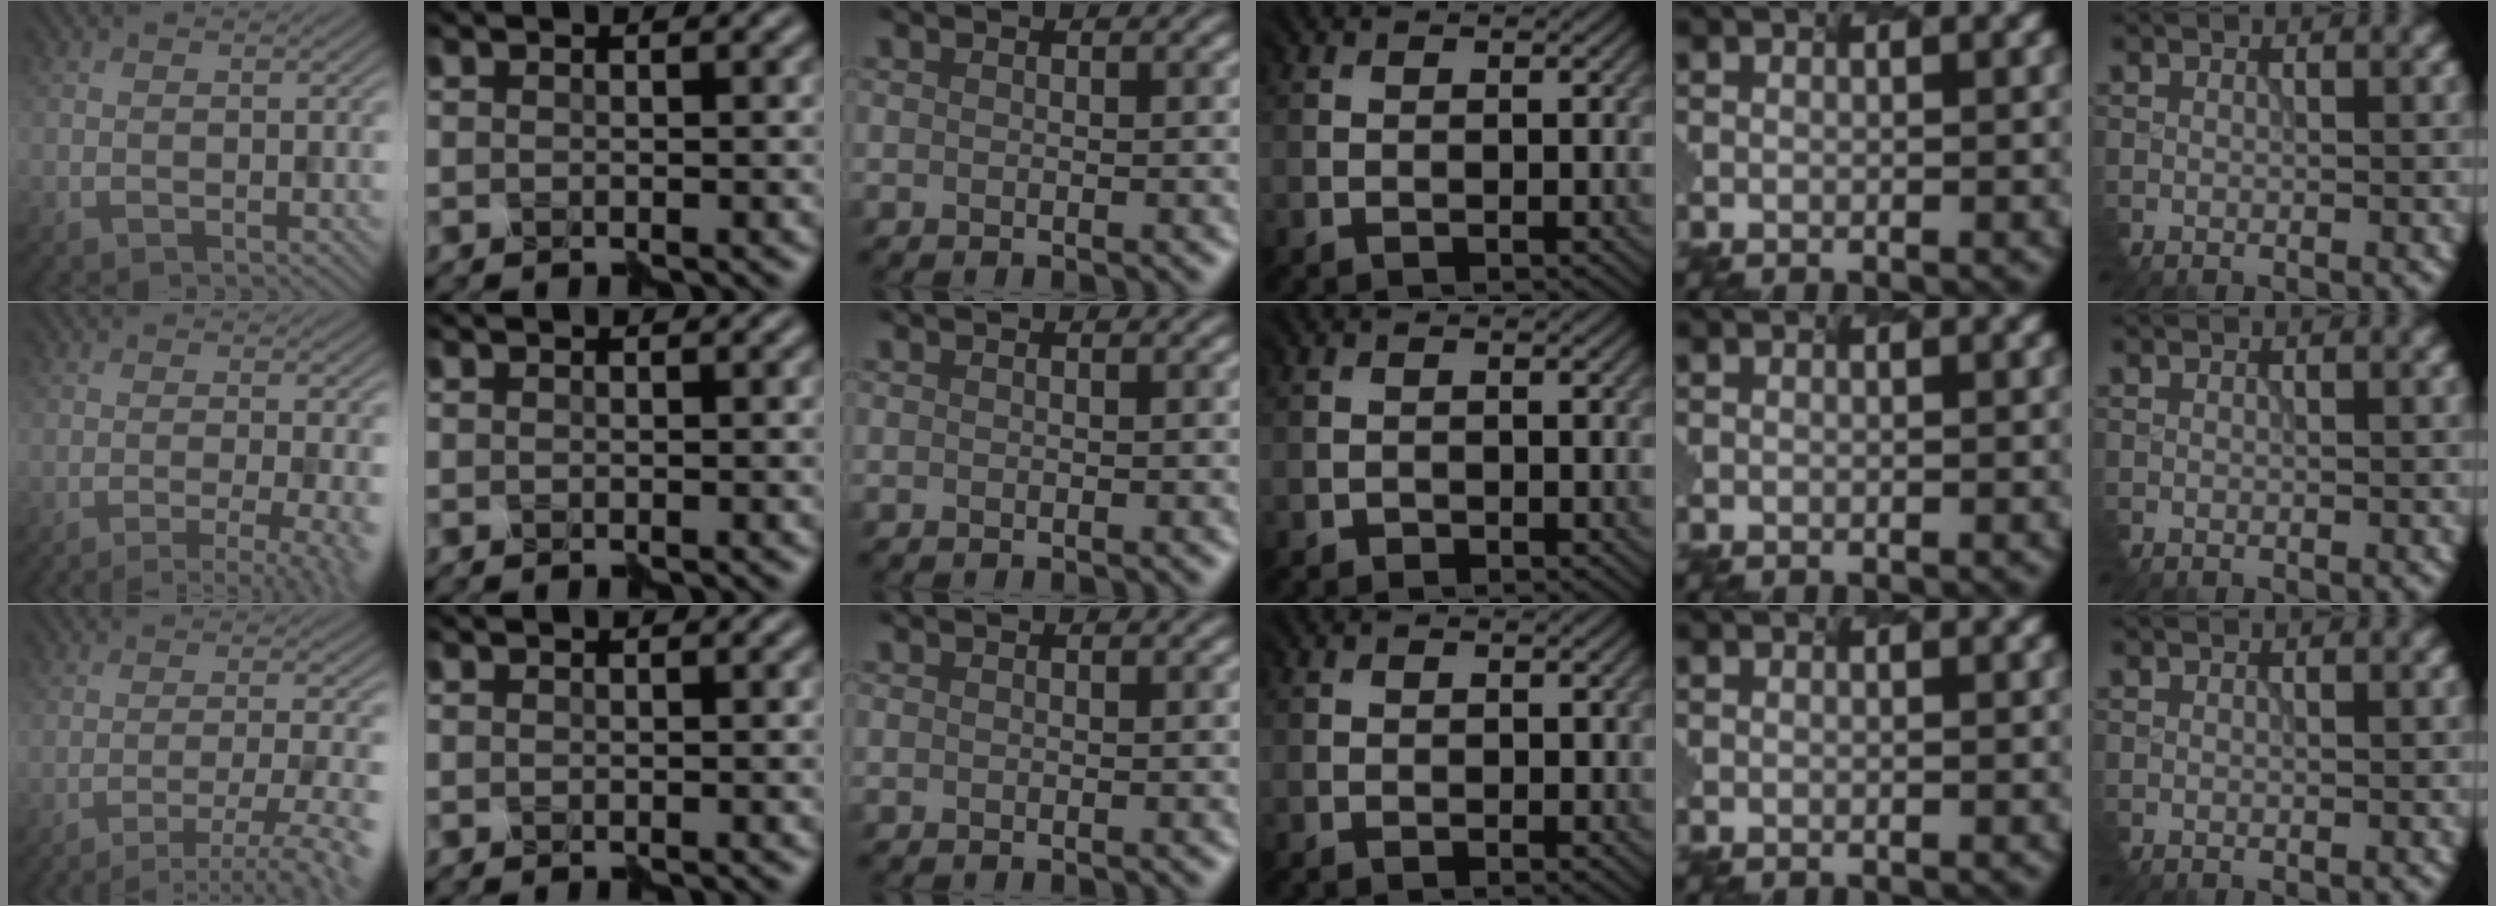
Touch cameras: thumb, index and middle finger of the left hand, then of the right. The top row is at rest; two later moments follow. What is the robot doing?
{"motion": "assemble", "object": "spray bottle"}